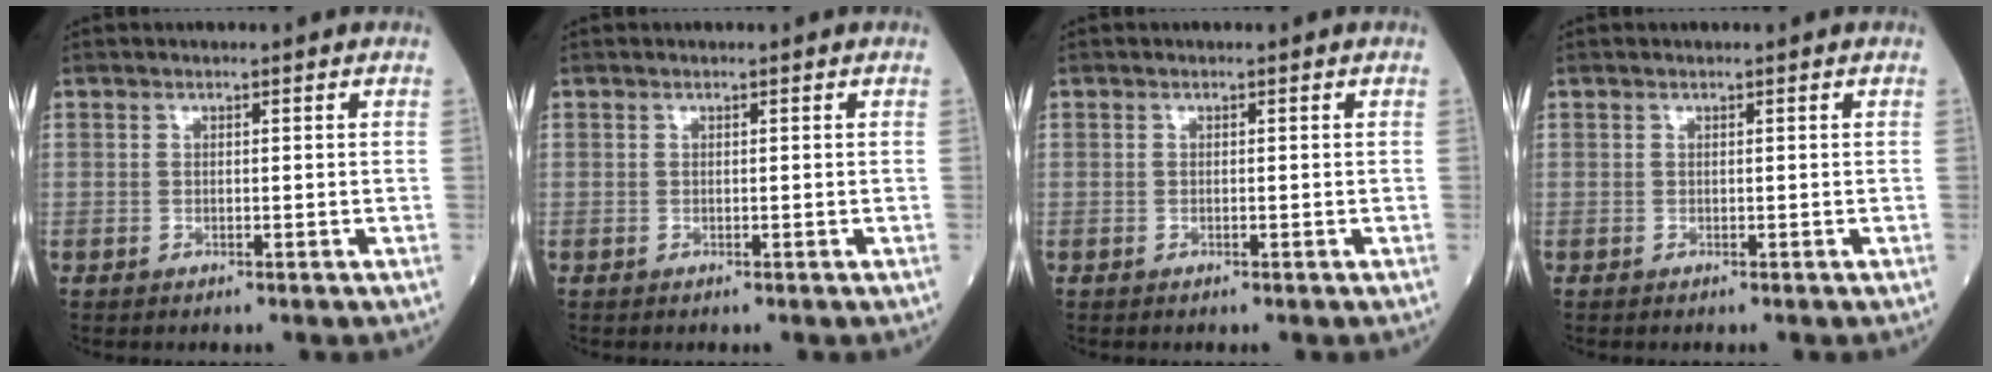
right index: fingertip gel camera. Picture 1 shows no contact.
{"total": 0.0}
{"total": 0.0}
{"total": 0.0}